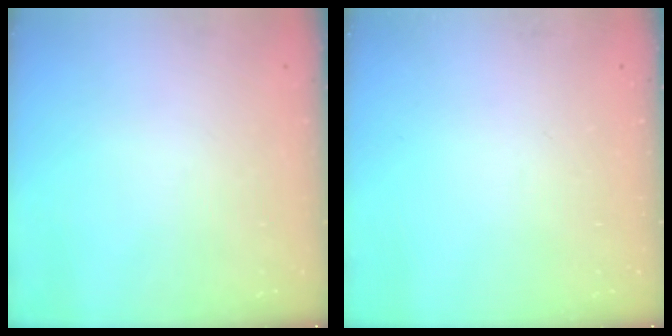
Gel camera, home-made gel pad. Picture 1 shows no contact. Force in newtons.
{"total": 0.0}